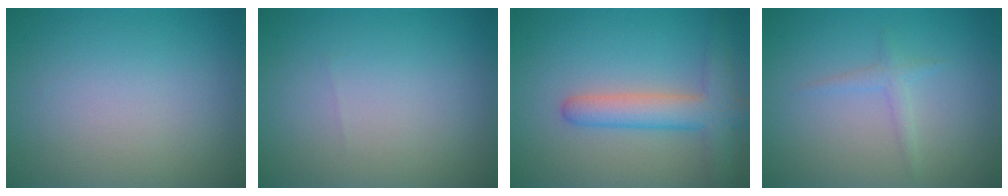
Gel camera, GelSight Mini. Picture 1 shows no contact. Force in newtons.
{"total": 0.0}
{"total": 4.8, "press": 4.8, "slide": 0.4}
{"total": 1.1, "press": 1.1, "slide": 0.1}